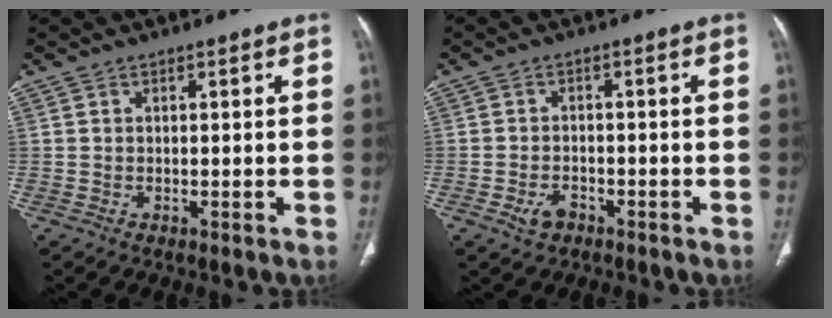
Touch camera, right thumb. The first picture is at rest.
{"total": 3.1, "force": [-1.7, 2.0, 1.6], "torque": [-0.027, 0.012, -0.025]}